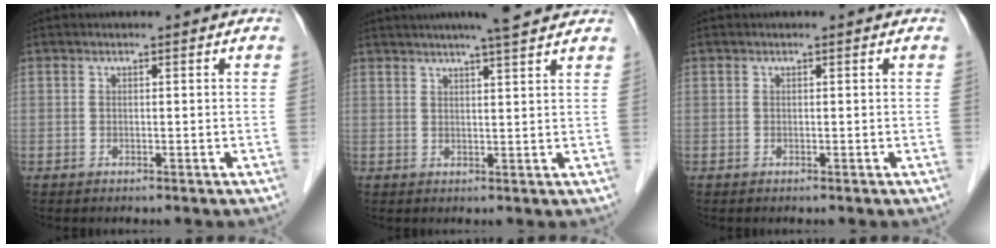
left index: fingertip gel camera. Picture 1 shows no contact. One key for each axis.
{"total": 9.1, "fx": 7.7, "fy": 0.2, "fz": 4.8, "tx": -0.073, "ty": 0.023, "tz": 0.094}
{"total": 0.0}